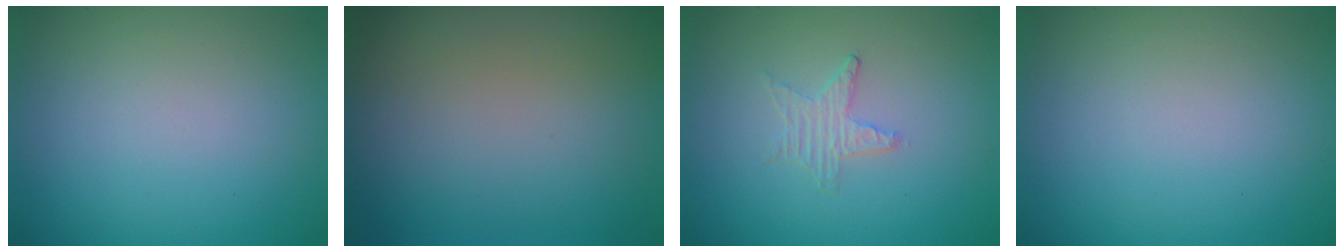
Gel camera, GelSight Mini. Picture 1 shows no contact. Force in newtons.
{"total": 0.0}
{"total": 0.5, "press": 0.5, "slide": 0.1}
{"total": 0.0}